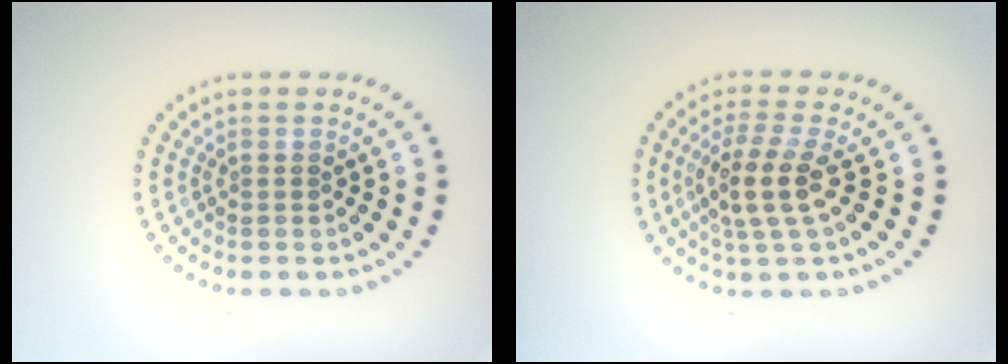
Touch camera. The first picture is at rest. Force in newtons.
{"total": 3.5, "press": 2.9, "slide": 1.9}